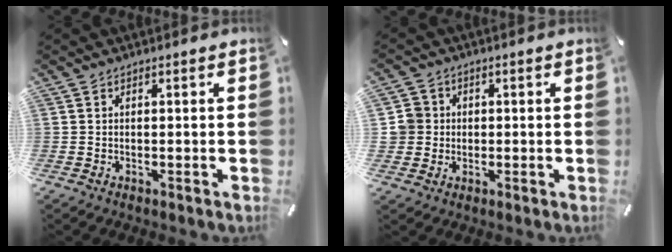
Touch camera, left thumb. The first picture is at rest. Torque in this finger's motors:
{"motor_torque": [0.11, 0.01, 0.00, -0.07, 0.00]}